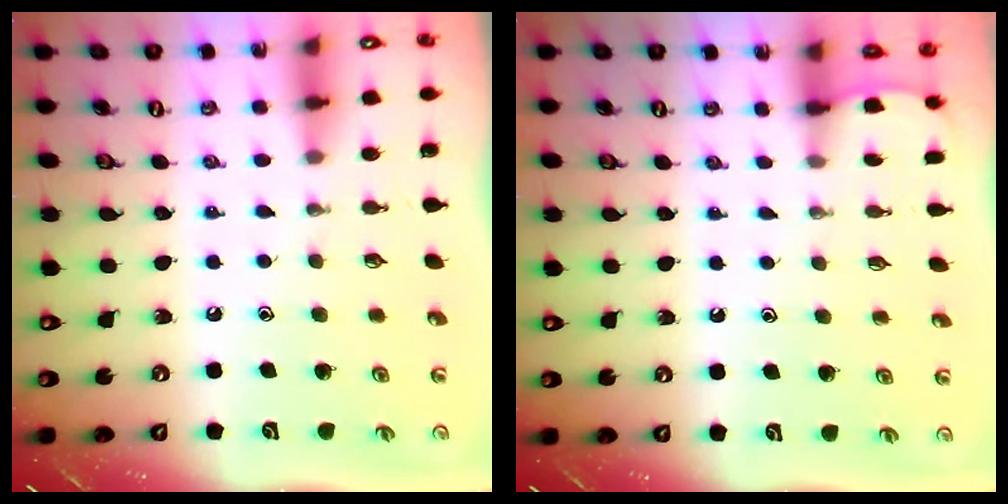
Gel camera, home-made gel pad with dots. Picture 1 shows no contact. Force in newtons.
{"total": 0.9, "press": 0.9, "slide": 0.1}